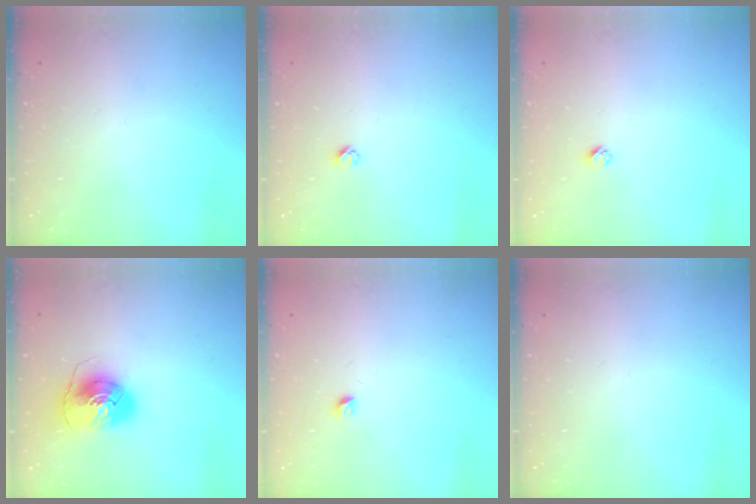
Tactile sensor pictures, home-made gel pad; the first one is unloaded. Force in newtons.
{"total": 2.3, "press": 2.3, "slide": 0.2}
{"total": 2.3, "press": 2.3, "slide": 0.2}
{"total": 8.1, "press": 8.0, "slide": 1.2}
{"total": 3.2, "press": 3.1, "slide": 0.5}
{"total": 0.0}